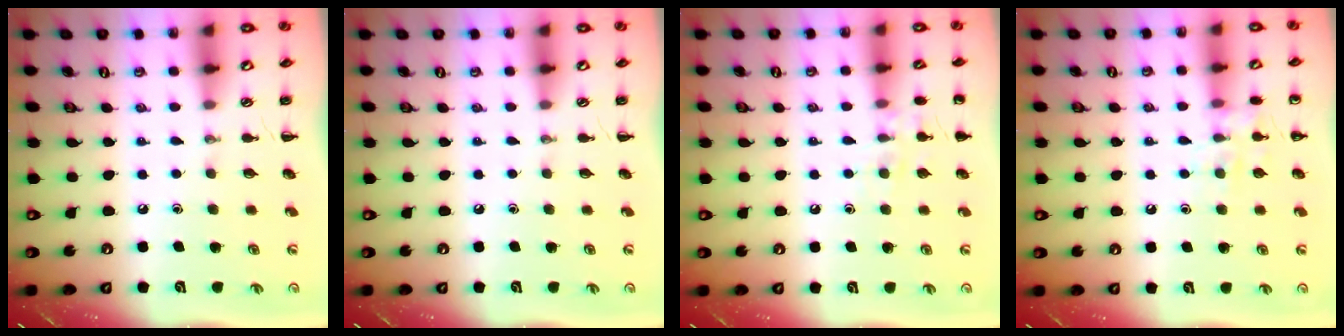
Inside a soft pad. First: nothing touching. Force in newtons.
{"total": 0.0}
{"total": 7.5, "press": 7.4, "slide": 1.2}
{"total": 7.6, "press": 7.5, "slide": 1.0}